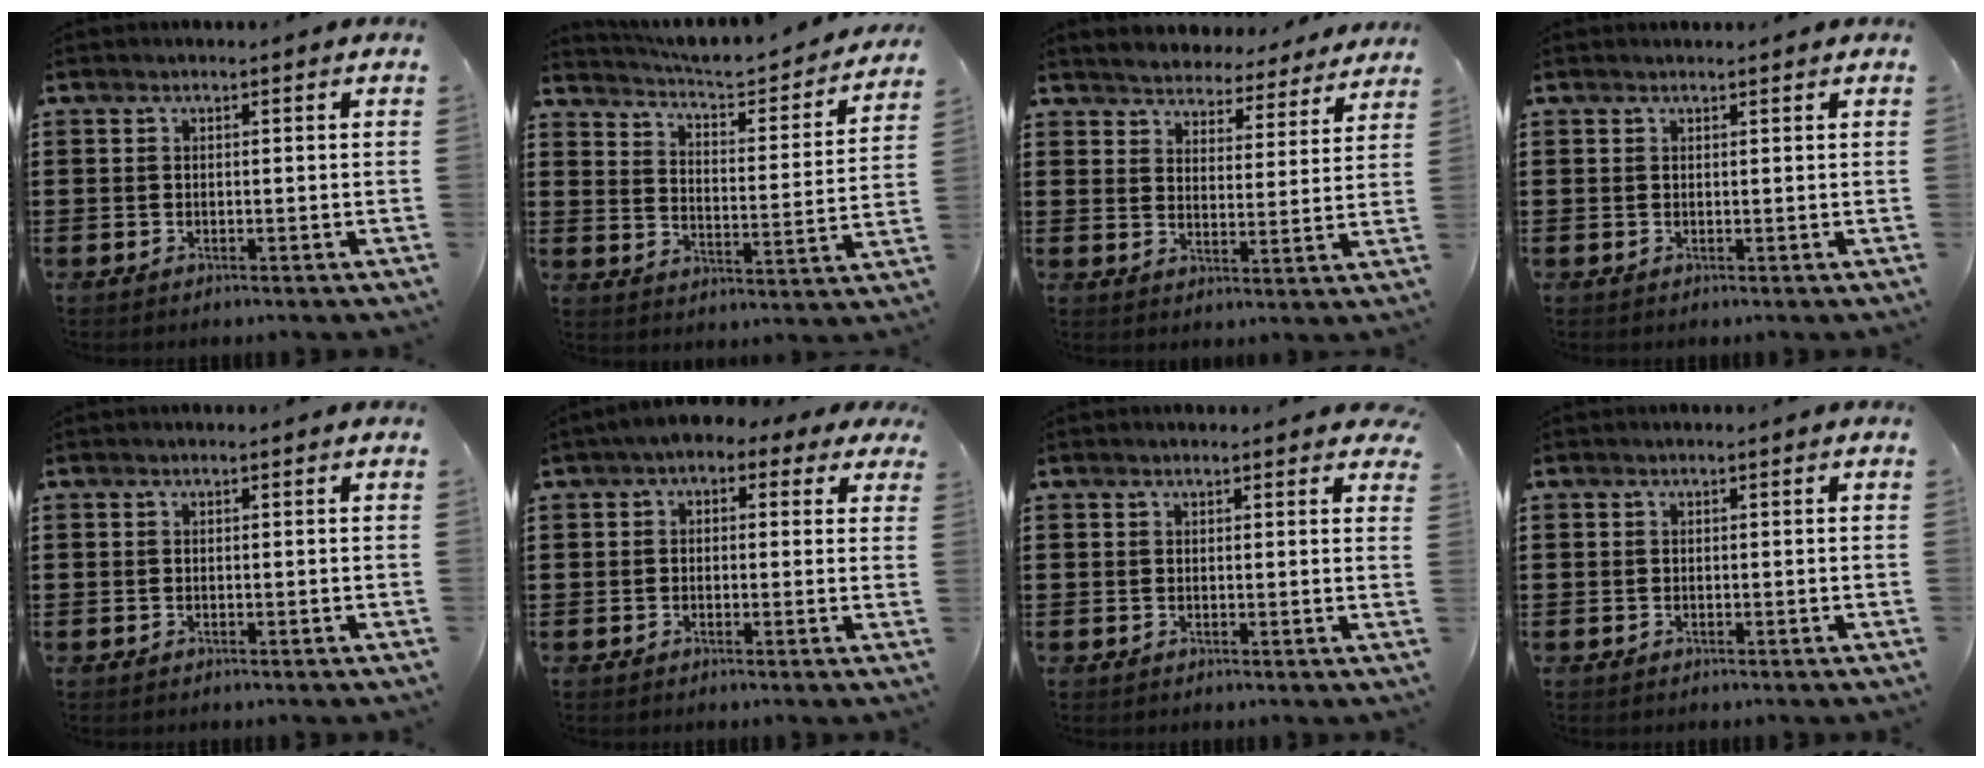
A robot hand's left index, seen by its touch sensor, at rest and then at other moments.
{"total": 4.0, "force": [3.9, 0.2, 1.0], "torque": [-0.044, -0.034, 0.059]}
{"total": 4.5, "force": [4.5, -0.1, -0.6], "torque": [-0.016, -0.039, 0.076]}
{"total": 0.5, "force": [0.5, 0.1, 0.1], "torque": [-0.004, 0.000, 0.011]}
{"total": 0.0}
{"total": 2.4, "force": [0.4, 1.7, 1.6], "torque": [-0.037, 0.009, 0.003]}
{"total": 1.5, "force": [1.3, 0.3, 0.6], "torque": [-0.014, 0.004, 0.025]}
{"total": 0.0}